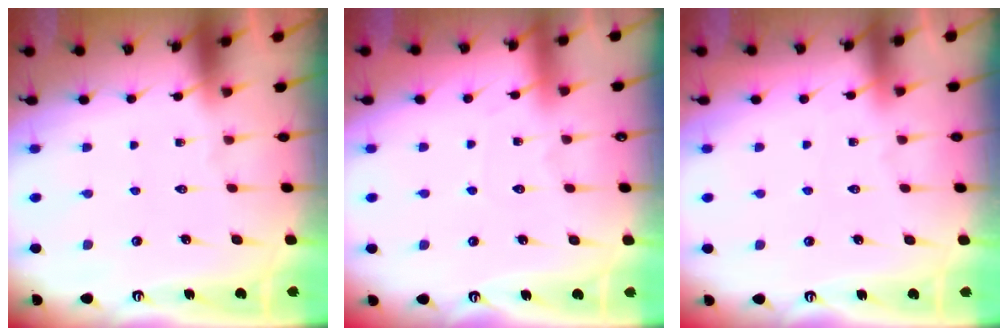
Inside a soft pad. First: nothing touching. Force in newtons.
{"total": 2.9, "press": 2.8, "slide": 0.4}
{"total": 2.5, "press": 2.5, "slide": 0.4}